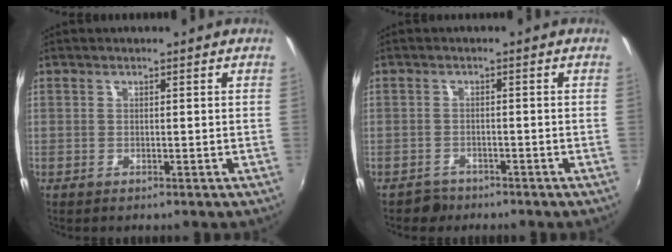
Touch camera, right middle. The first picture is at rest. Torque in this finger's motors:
{"motor_torque": [-0.36, -0.08, -0.04, -0.01]}